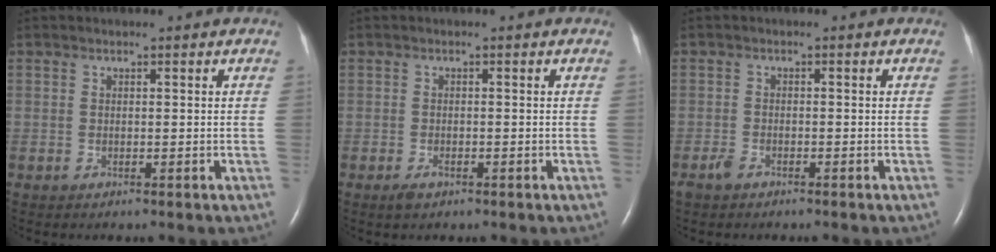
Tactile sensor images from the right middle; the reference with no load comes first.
{"total": 1.4, "force": [-0.8, 0.6, 0.9], "torque": [-0.023, -0.002, -0.012]}
{"total": 1.7, "force": [-1.3, 0.6, 0.9], "torque": [-0.028, -0.002, -0.025]}